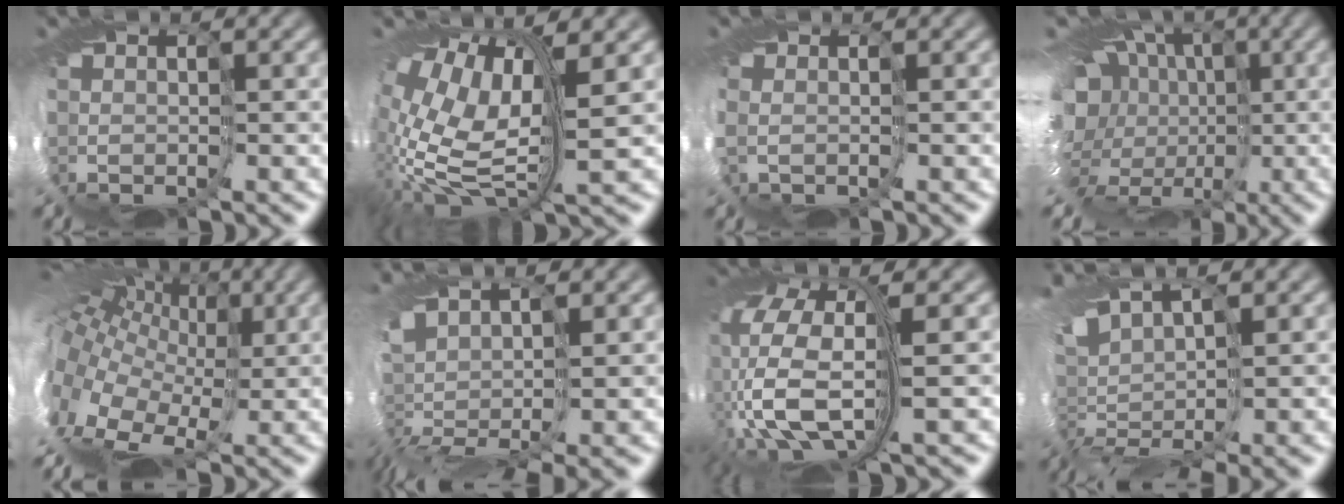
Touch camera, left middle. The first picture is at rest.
{"total": 11.9, "force": [1.4, 5.4, 10.5], "torque": [-0.235, -0.020, 0.039]}
{"total": 0.9, "force": [-0.2, 0.5, 0.7], "torque": [-0.019, -0.002, 0.001]}
{"total": 14.3, "force": [-1.1, 11.2, 8.8], "torque": [-0.160, -0.017, -0.038]}
{"total": 15.9, "force": [3.5, 10.1, 11.7], "torque": [-0.238, 0.018, 0.043]}
{"total": 8.7, "force": [-0.9, 3.2, 8.1], "torque": [-0.186, -0.023, -0.005]}
{"total": 13.9, "force": [-0.2, 6.3, 12.3], "torque": [-0.246, -0.029, 0.024]}
{"total": 6.4, "force": [0.9, 1.8, 6.0], "torque": [-0.143, -0.002, 0.012]}